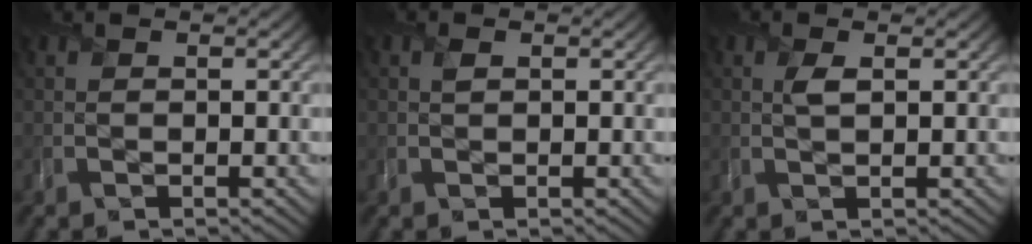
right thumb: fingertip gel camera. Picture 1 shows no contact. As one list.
[{"total": 0.9, "force": [0.3, 0.7, 0.5], "torque": [-0.014, -0.003, 0.004]}, {"total": 1.7, "force": [0.5, 0.8, 1.5], "torque": [-0.034, -0.003, 0.008]}]